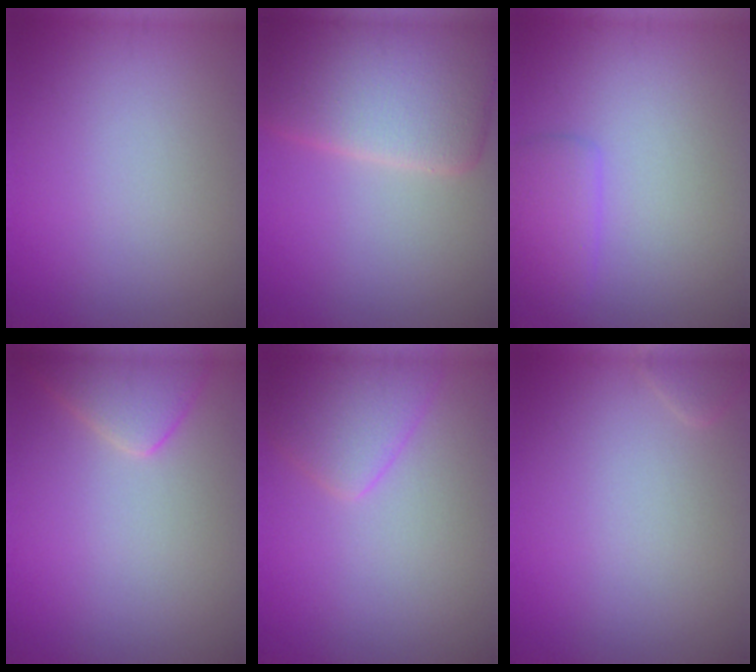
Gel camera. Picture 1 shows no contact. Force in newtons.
{"total": 9.0, "press": 9.0, "slide": 0.2}
{"total": 2.4, "press": 2.4, "slide": 0.1}
{"total": 3.3, "press": 3.3, "slide": 0.3}
{"total": 3.4, "press": 3.4, "slide": 0.3}
{"total": 0.8, "press": 0.8, "slide": 0.1}